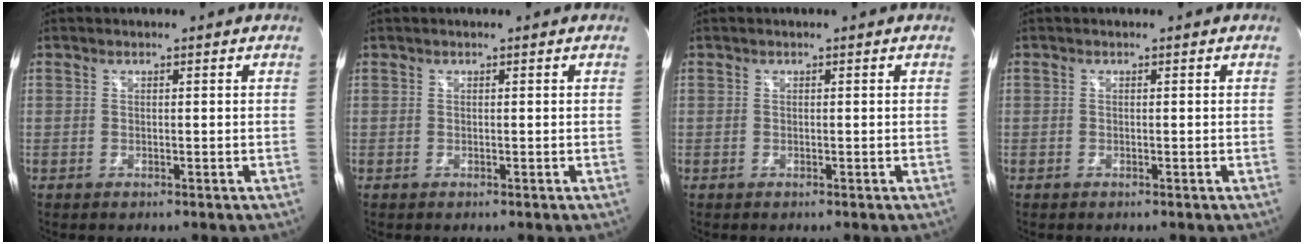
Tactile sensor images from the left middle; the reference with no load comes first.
{"total": 0.0}
{"total": 0.0}
{"total": 0.0}